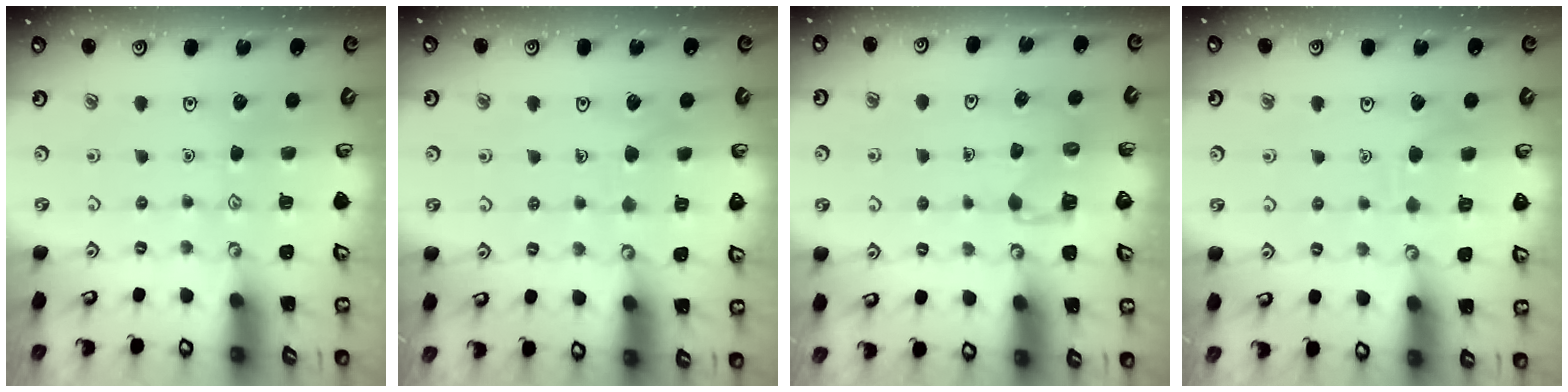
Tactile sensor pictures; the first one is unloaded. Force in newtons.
{"total": 4.9, "press": 4.8, "slide": 0.3}
{"total": 3.3, "press": 3.3, "slide": 0.3}
{"total": 5.2, "press": 5.1, "slide": 0.6}